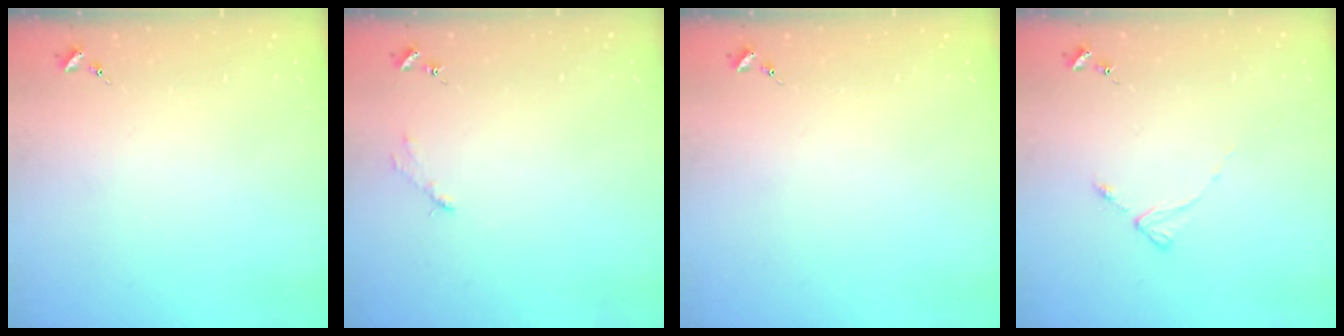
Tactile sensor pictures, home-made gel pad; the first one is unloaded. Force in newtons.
{"total": 2.6, "press": 2.6, "slide": 0.3}
{"total": 0.0}
{"total": 2.9, "press": 2.8, "slide": 0.4}